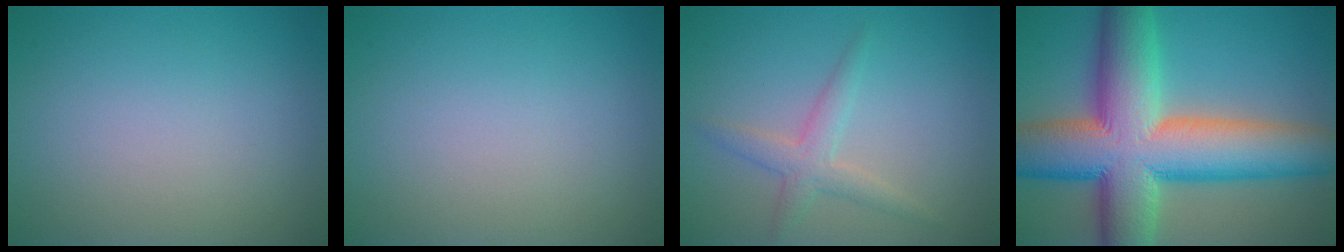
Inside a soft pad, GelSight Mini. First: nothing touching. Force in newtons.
{"total": 0.0}
{"total": 2.5, "press": 2.5, "slide": 0.0}
{"total": 15.4, "press": 15.4, "slide": 0.7}